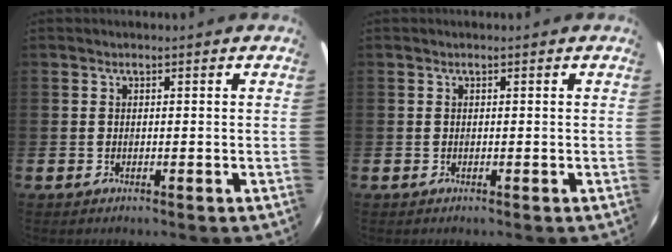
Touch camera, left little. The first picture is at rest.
{"total": 0.0}